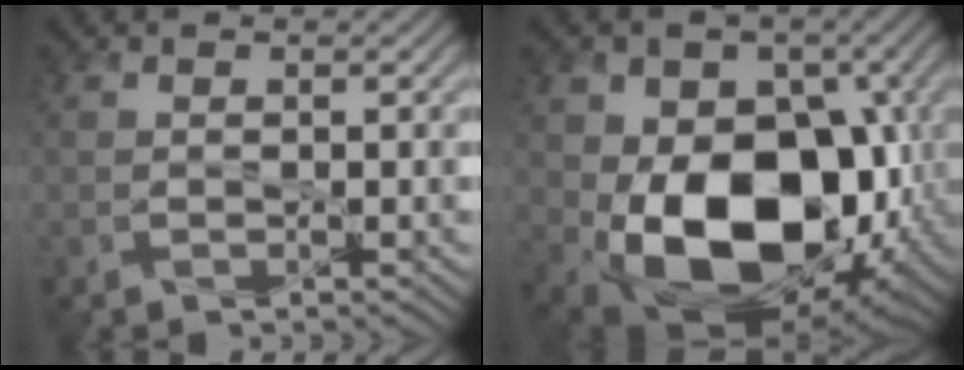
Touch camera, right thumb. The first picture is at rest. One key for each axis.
{"total": 16.0, "fx": -2.2, "fy": 11.0, "fz": 11.3, "tx": -0.172, "ty": -0.037, "tz": -0.034}